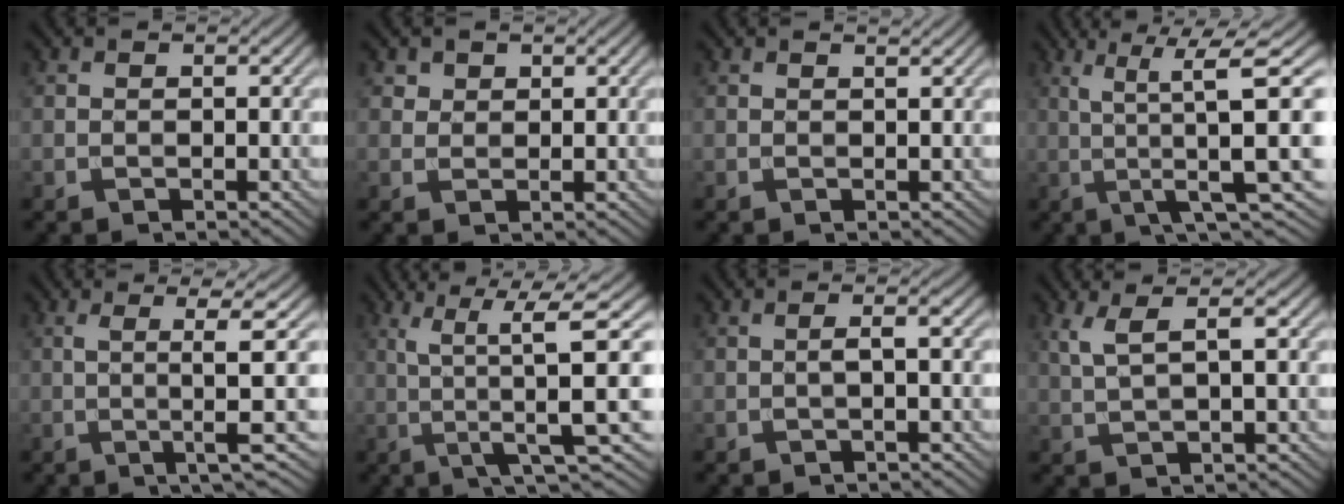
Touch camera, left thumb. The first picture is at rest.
{"total": 2.1, "force": [1.3, 1.6, 0.5], "torque": [-0.016, -0.010, 0.031]}
{"total": 0.6, "force": [0.5, 0.0, 0.3], "torque": [-0.006, 0.001, 0.009]}
{"total": 10.5, "force": [0.6, 1.0, 10.5], "torque": [-0.169, 0.021, 0.018]}
{"total": 5.9, "force": [0.1, 0.1, 5.9], "torque": [-0.114, 0.007, -0.002]}
{"total": 9.4, "force": [0.3, 1.0, 9.4], "torque": [-0.160, 0.015, 0.012]}
{"total": 1.7, "force": [-0.1, 0.1, 1.7], "torque": [-0.030, 0.007, -0.005]}
{"total": 3.9, "force": [1.7, 0.8, 3.4], "torque": [-0.076, 0.008, 0.036]}